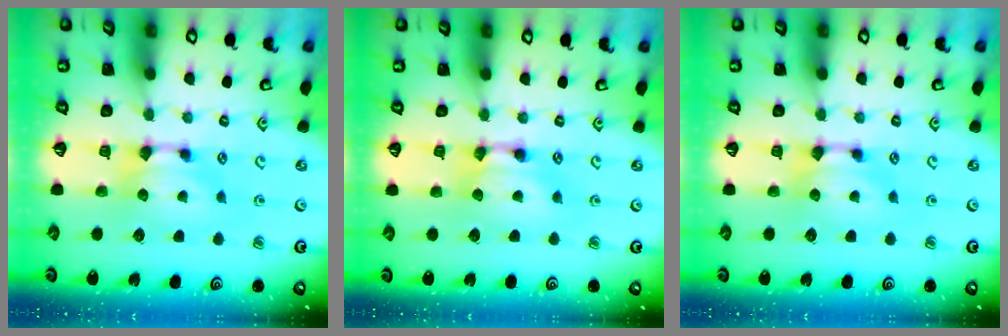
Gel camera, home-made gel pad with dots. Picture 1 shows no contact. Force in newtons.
{"total": 1.9, "press": 1.9, "slide": 0.1}
{"total": 0.0}